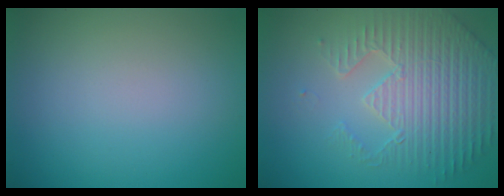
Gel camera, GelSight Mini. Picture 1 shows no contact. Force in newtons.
{"total": 5.3, "press": 4.7, "slide": 2.4}